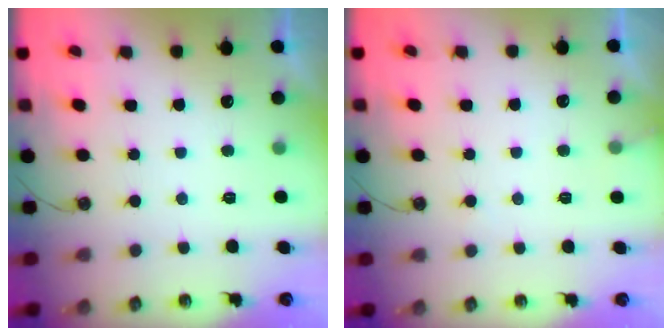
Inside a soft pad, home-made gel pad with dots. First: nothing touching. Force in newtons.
{"total": 5.6, "press": 5.6, "slide": 0.3}